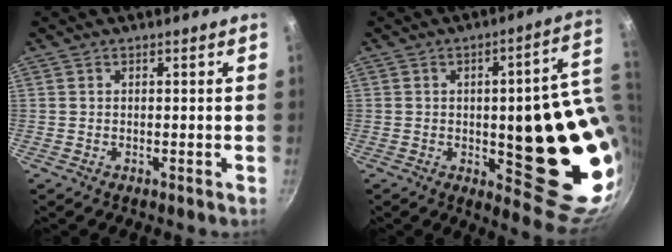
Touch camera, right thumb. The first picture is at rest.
{"total": 22.7, "force": [0.3, 7.3, 21.5], "torque": [-0.219, -0.016, 0.011]}